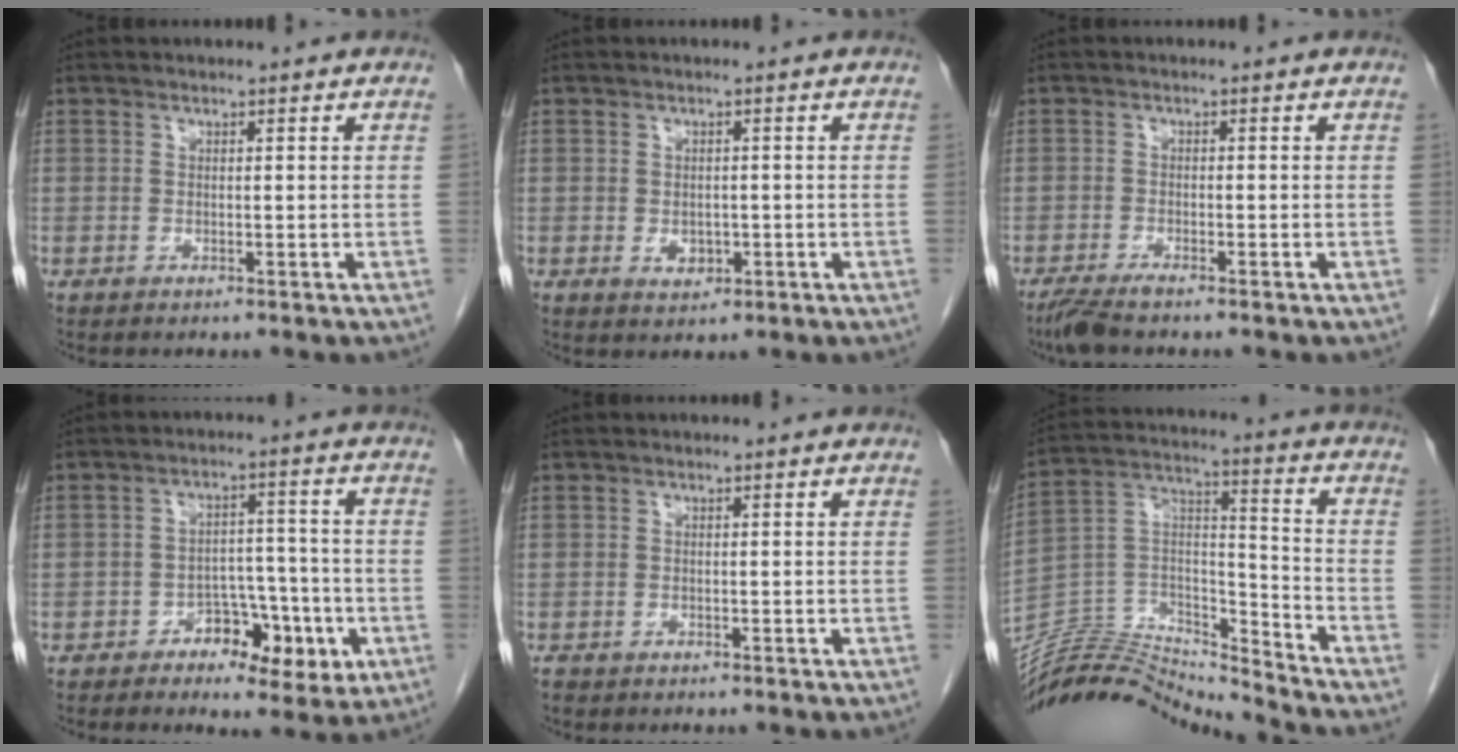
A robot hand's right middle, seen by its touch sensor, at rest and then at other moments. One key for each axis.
{"total": 2.4, "fx": -0.6, "fy": 1.7, "fz": 1.5, "tx": -0.021, "ty": 0.002, "tz": 0.000}
{"total": 3.3, "fx": -2.8, "fy": 0.3, "fz": 1.8, "tx": -0.040, "ty": -0.009, "tz": -0.053}
{"total": 7.8, "fx": -3.5, "fy": 4.2, "fz": 5.5, "tx": -0.066, "ty": 0.018, "tz": -0.047}
{"total": 0.9, "fx": -0.8, "fy": 0.5, "fz": 0.1, "tx": -0.004, "ty": 0.001, "tz": -0.015}
{"total": 16.8, "fx": -16.7, "fy": 0.0, "fz": 1.6, "tx": -0.026, "ty": 0.052, "tz": -0.300}